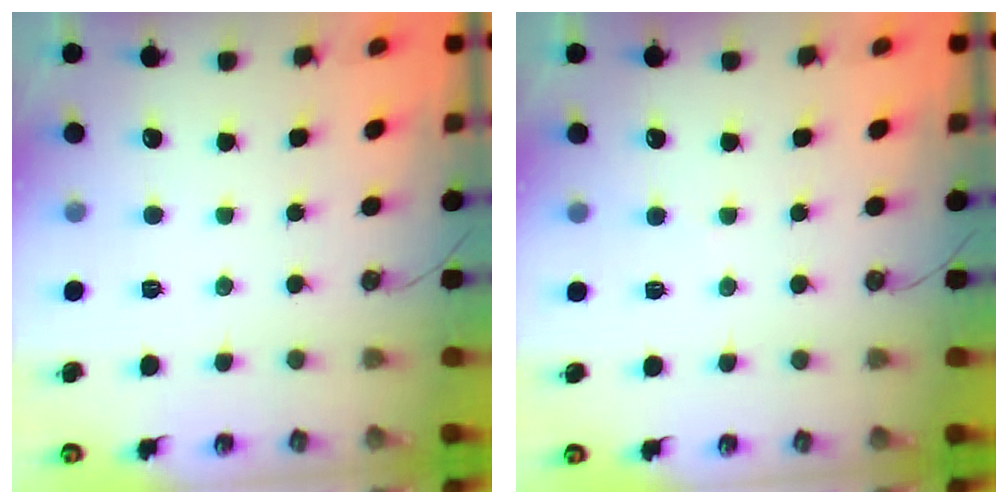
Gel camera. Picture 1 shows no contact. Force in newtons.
{"total": 2.9, "press": 2.9, "slide": 0.2}